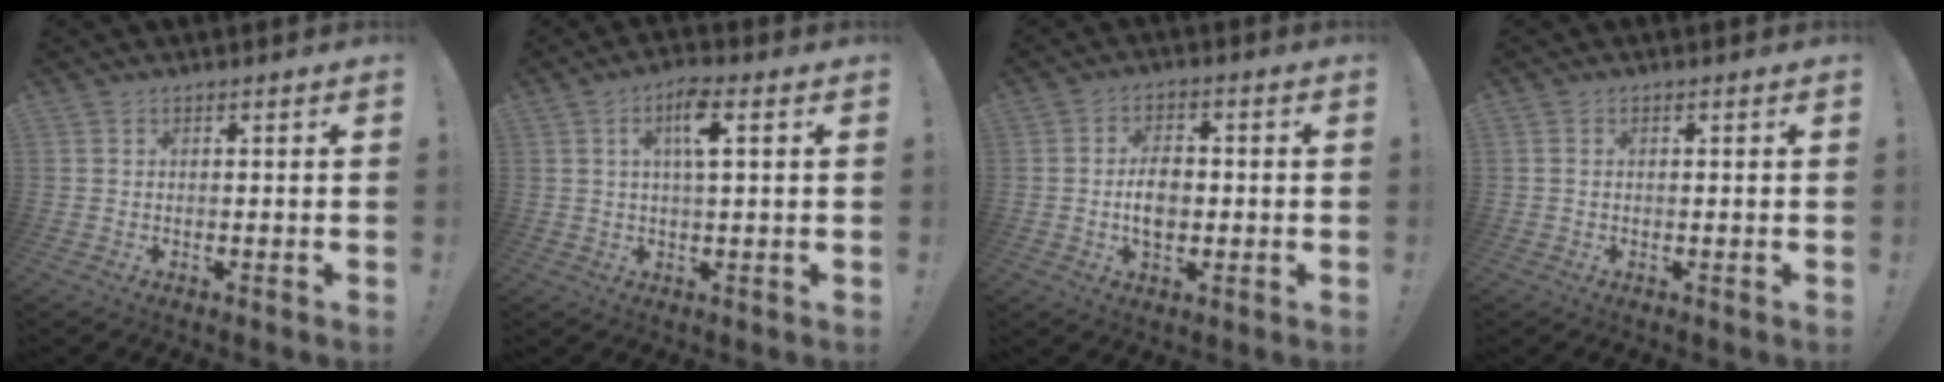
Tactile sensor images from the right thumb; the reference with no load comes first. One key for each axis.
{"total": 7.7, "fx": 2.7, "fy": 1.8, "fz": 6.9, "tx": -0.112, "ty": 0.000, "tz": 0.040}
{"total": 7.1, "fx": -1.0, "fy": 4.7, "fz": 5.2, "tx": -0.084, "ty": 0.004, "tz": -0.022}
{"total": 0.6, "fx": 0.2, "fy": 0.4, "fz": 0.4, "tx": -0.013, "ty": 0.003, "tz": 0.004}